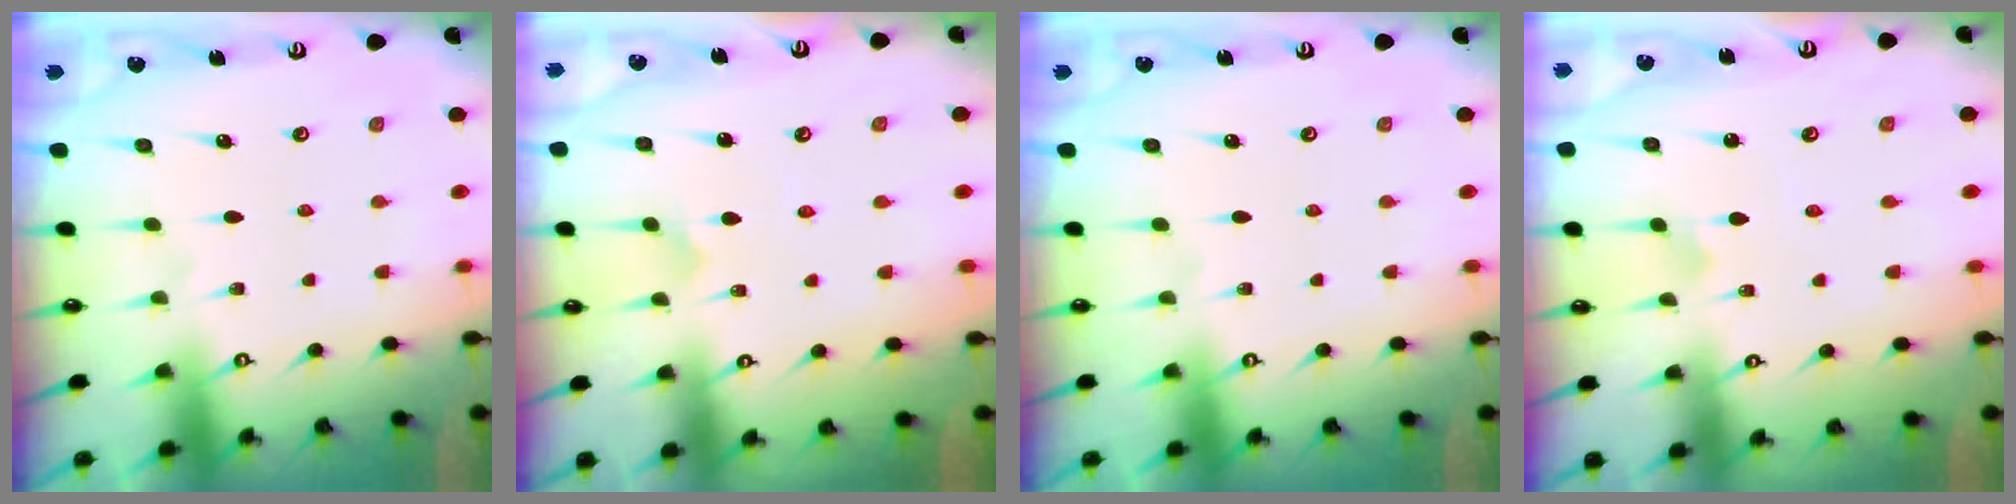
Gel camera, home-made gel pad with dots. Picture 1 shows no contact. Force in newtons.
{"total": 3.8, "press": 3.8, "slide": 0.5}
{"total": 0.0}
{"total": 1.7, "press": 1.7, "slide": 0.1}